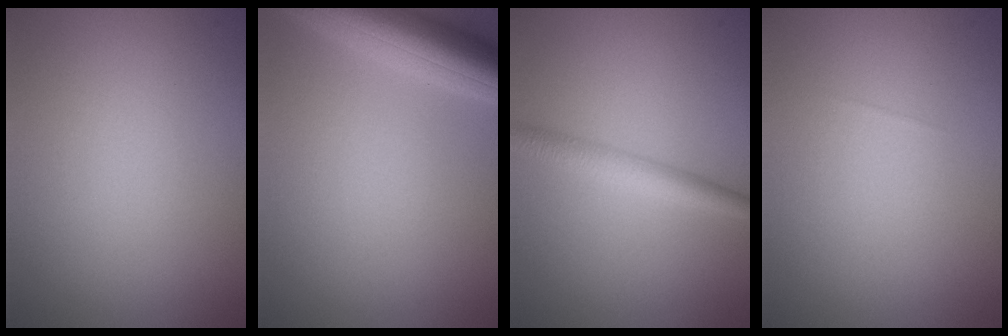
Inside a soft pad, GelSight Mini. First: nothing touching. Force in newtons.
{"total": 7.0, "press": 6.9, "slide": 0.4}
{"total": 2.5, "press": 2.5, "slide": 0.0}
{"total": 0.0}